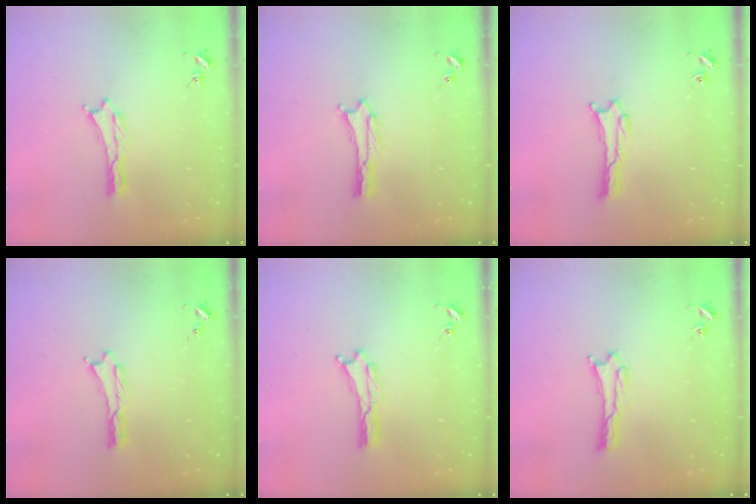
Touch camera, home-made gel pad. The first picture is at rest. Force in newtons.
{"total": 1.6, "press": 1.6, "slide": 0.2}
{"total": 0.0}
{"total": 0.0}
{"total": 0.0}
{"total": 1.7, "press": 1.7, "slide": 0.1}